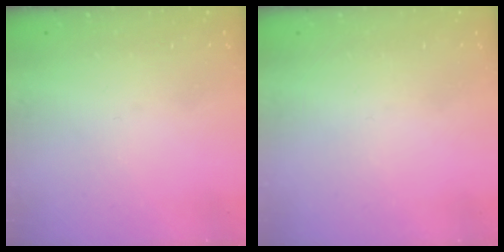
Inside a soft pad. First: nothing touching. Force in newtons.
{"total": 1.9, "press": 1.9, "slide": 0.1}